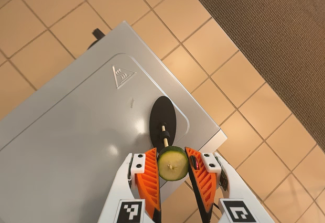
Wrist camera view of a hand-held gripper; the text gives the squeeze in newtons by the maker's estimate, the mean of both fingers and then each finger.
{"total": 8.4, "left": 8.4, "right": 8.4}